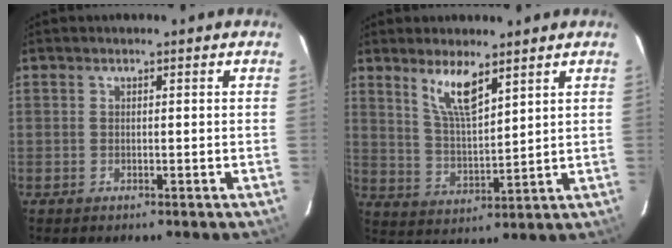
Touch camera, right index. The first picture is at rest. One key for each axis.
{"total": 7.9, "fx": 5.3, "fy": 2.0, "fz": 5.6, "tx": -0.105, "ty": -0.004, "tz": 0.110}